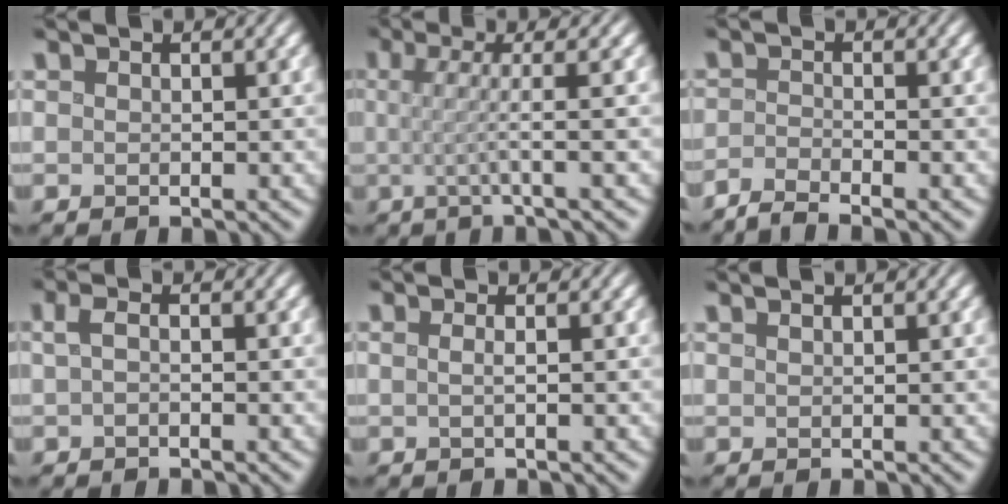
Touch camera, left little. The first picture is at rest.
{"total": 3.5, "force": [0.0, 0.7, 3.4], "torque": [-0.056, -0.002, -0.011]}
{"total": 2.4, "force": [-2.0, 0.3, 1.2], "torque": [-0.020, -0.005, -0.051]}
{"total": 1.3, "force": [-0.1, 0.4, 1.2], "torque": [-0.029, 0.001, -0.005]}
{"total": 1.3, "force": [0.1, 0.4, 1.2], "torque": [-0.015, -0.005, -0.009]}
{"total": 0.8, "force": [0.6, 0.2, 0.5], "torque": [-0.004, 0.000, 0.005]}